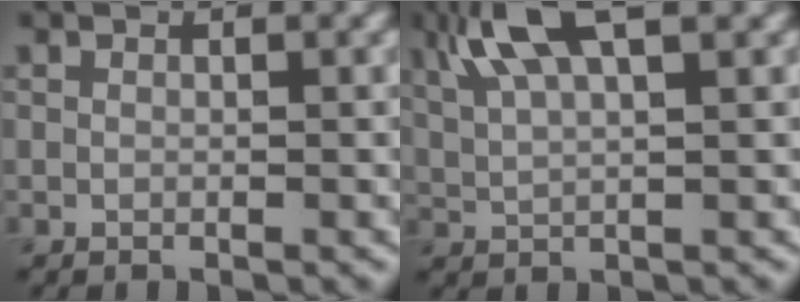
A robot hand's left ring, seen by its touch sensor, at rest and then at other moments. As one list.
[{"total": 6.8, "force": [3.9, 2.0, 5.2], "torque": [-0.103, 0.021, 0.069]}]